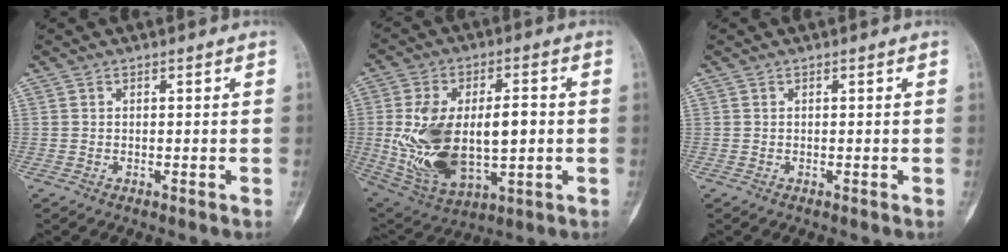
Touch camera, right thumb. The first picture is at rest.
{"total": 21.7, "force": [-0.8, 11.7, 18.2], "torque": [-0.325, 0.004, 0.010]}
{"total": 0.0}